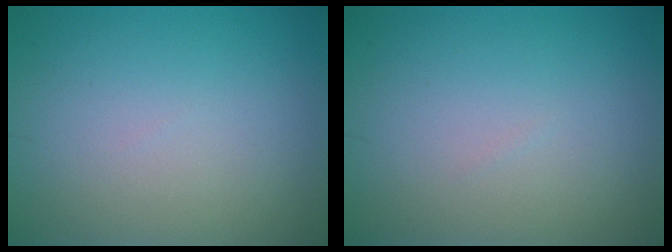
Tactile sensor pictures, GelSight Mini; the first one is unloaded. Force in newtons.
{"total": 0.0}